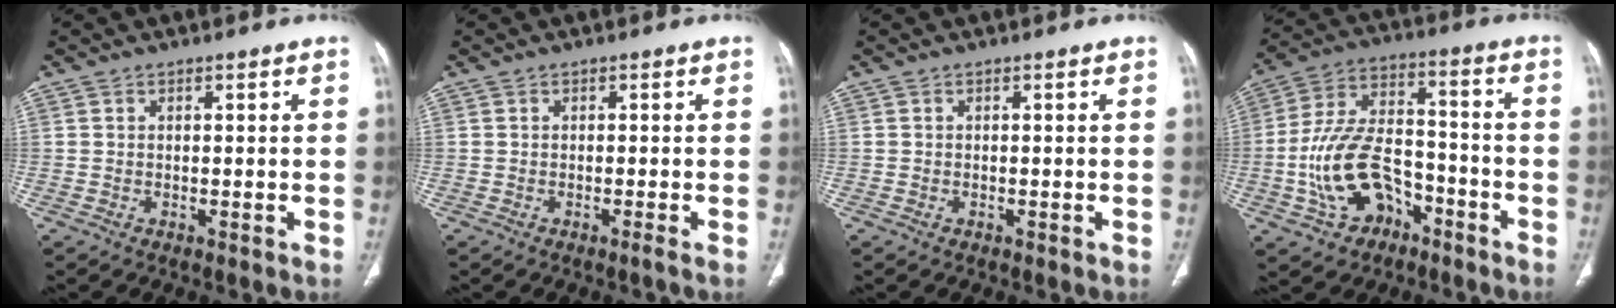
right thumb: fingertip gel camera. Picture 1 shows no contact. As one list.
[{"total": 0.6, "force": [-0.3, -0.2, 0.4], "torque": [-0.006, 0.000, -0.008]}, {"total": 0.0}, {"total": 15.5, "force": [-6.2, 10.1, 10.0], "torque": [-0.175, 0.057, -0.106]}]